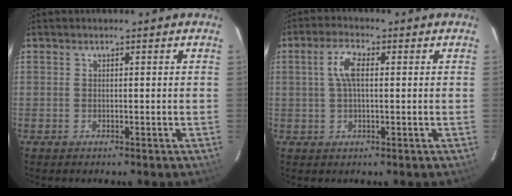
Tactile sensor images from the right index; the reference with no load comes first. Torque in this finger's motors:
{"motor_torque": [0.45, -0.12, 0.34, 0.10]}